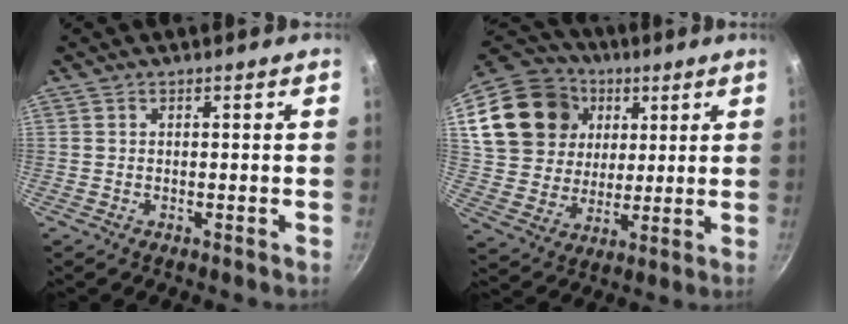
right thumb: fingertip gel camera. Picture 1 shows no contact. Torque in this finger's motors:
{"motor_torque": [0.72, 3.26, 0.98, 0.69, 0.45]}